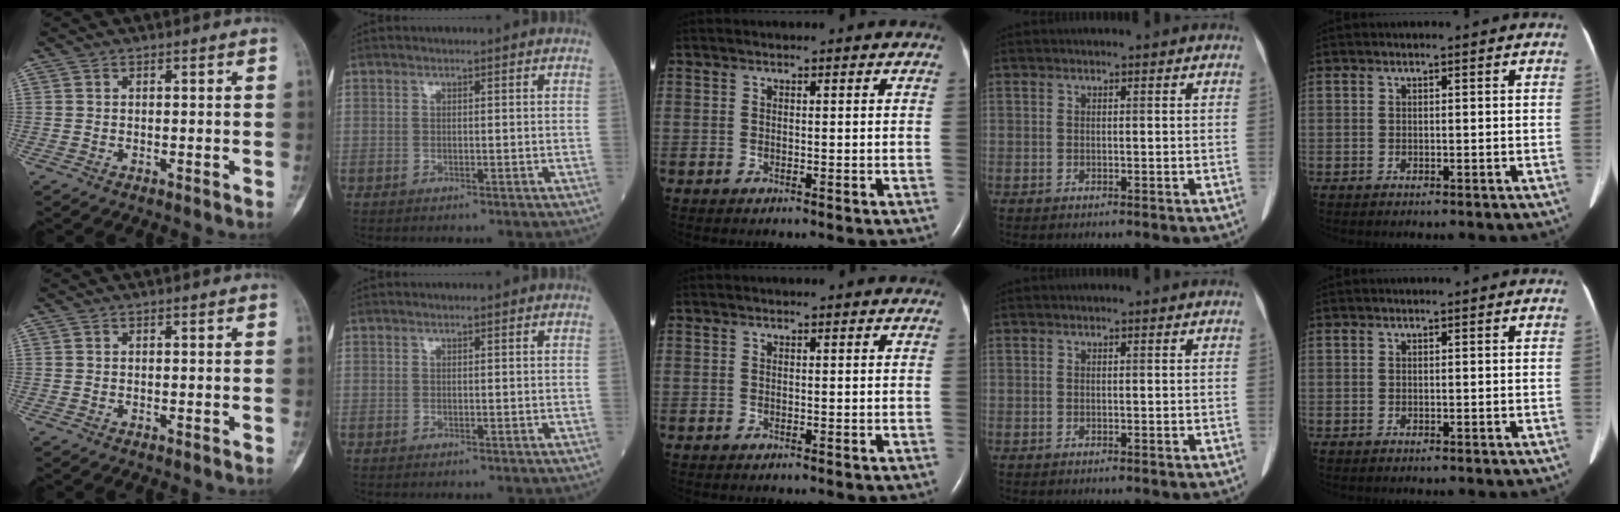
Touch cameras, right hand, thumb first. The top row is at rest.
{}